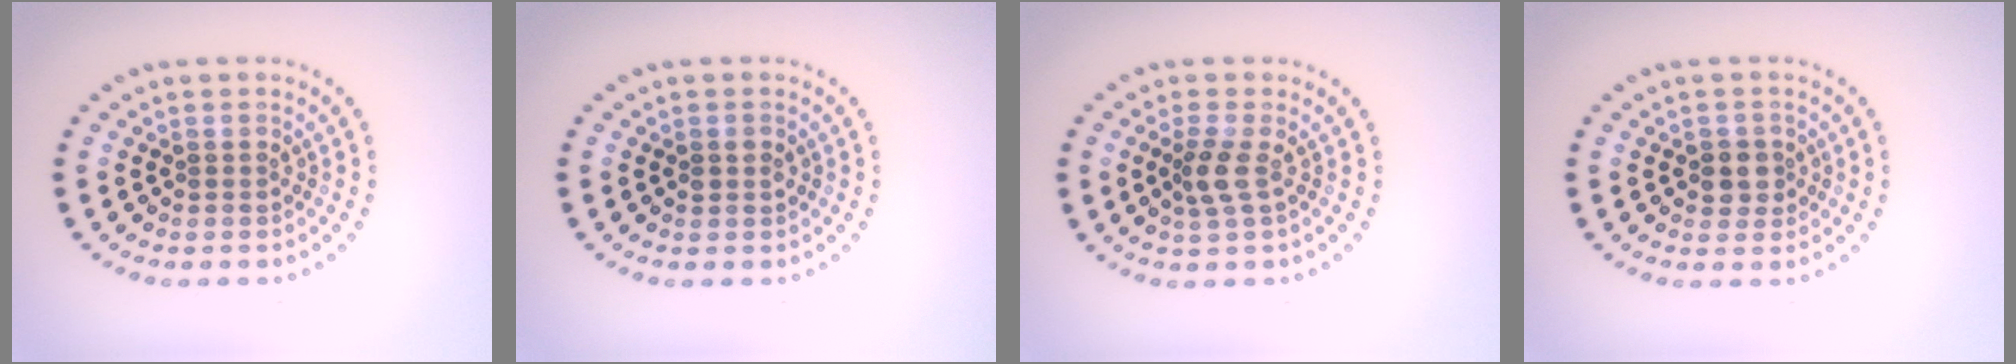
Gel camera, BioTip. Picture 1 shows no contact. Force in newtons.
{"total": 1.2, "press": 1.2, "slide": 0.1}
{"total": 2.0, "press": 1.6, "slide": 1.2}
{"total": 2.0, "press": 1.9, "slide": 0.7}